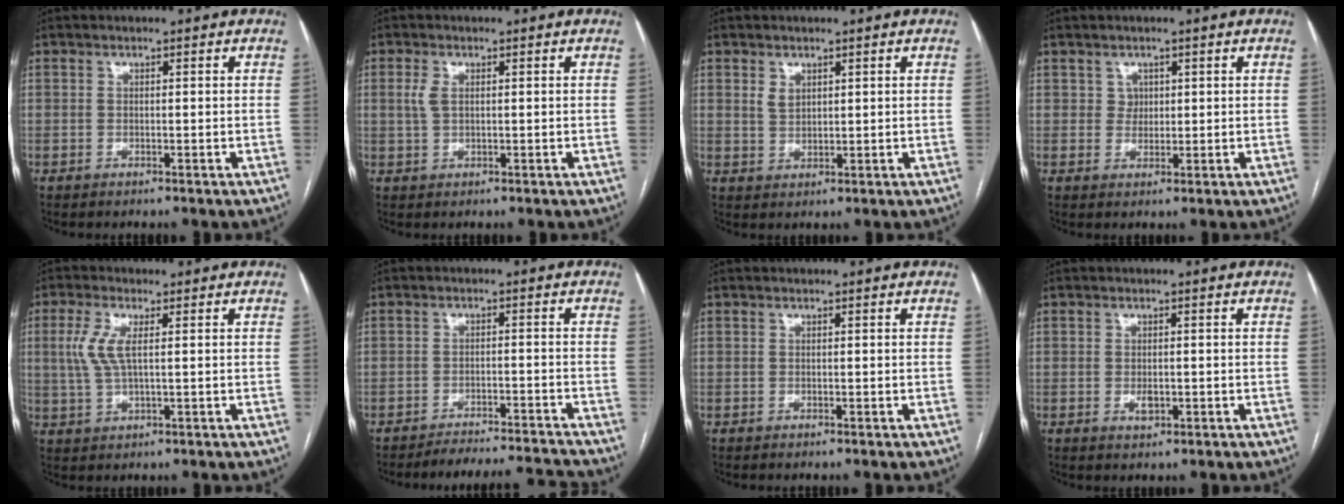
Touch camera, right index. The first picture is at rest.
{"total": 2.2, "force": [0.6, 1.1, 1.8], "torque": [-0.044, 0.007, 0.015]}
{"total": 2.2, "force": [1.2, 1.4, 1.1], "torque": [-0.023, -0.001, 0.029]}
{"total": 1.9, "force": [0.8, 1.7, 0.4], "torque": [0.000, -0.003, 0.010]}
{"total": 5.2, "force": [1.1, 1.4, 4.9], "torque": [-0.126, 0.003, 0.024]}
{"total": 10.2, "force": [-10.1, -0.2, 1.4], "torque": [-0.018, 0.011, -0.141]}
{"total": 0.0}
{"total": 1.7, "force": [-0.5, 0.9, 1.4], "torque": [-0.026, -0.001, -0.004]}